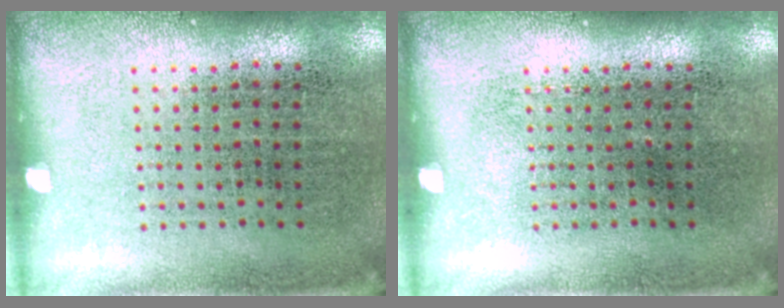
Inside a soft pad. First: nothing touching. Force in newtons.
{"total": 0.0}